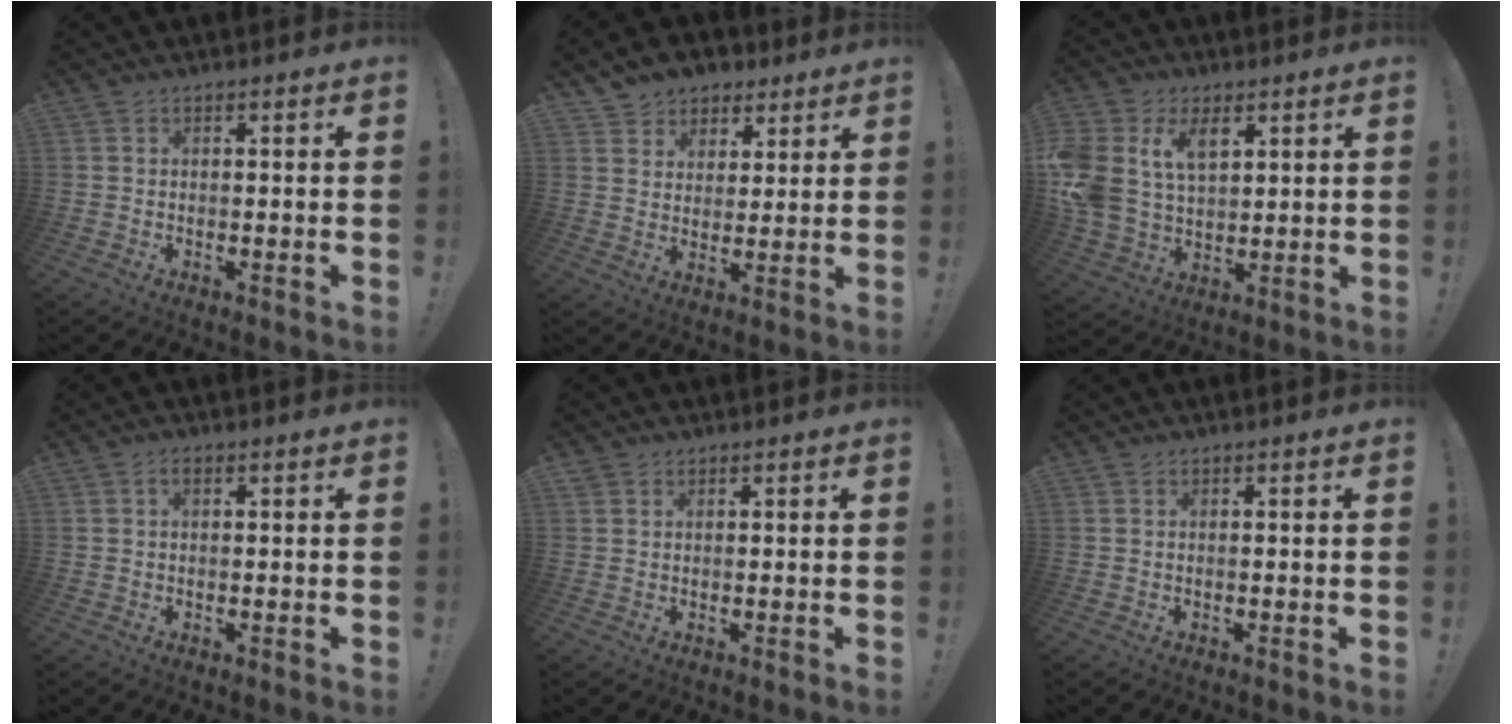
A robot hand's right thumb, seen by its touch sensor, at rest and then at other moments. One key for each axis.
{"total": 7.8, "fx": 5.0, "fy": 6.0, "fz": 1.2, "tx": -0.011, "ty": -0.038, "tz": 0.099}
{"total": 14.0, "fx": 6.0, "fy": 9.8, "fz": 8.0, "tx": -0.167, "ty": -0.022, "tz": 0.116}
{"total": 1.3, "fx": 0.4, "fy": 0.8, "fz": 1.0, "tx": -0.024, "ty": 0.006, "tz": 0.007}
{"total": 1.3, "fx": 1.0, "fy": 0.8, "fz": 0.2, "tx": 0.001, "ty": -0.001, "tz": 0.018}
{"total": 0.0}